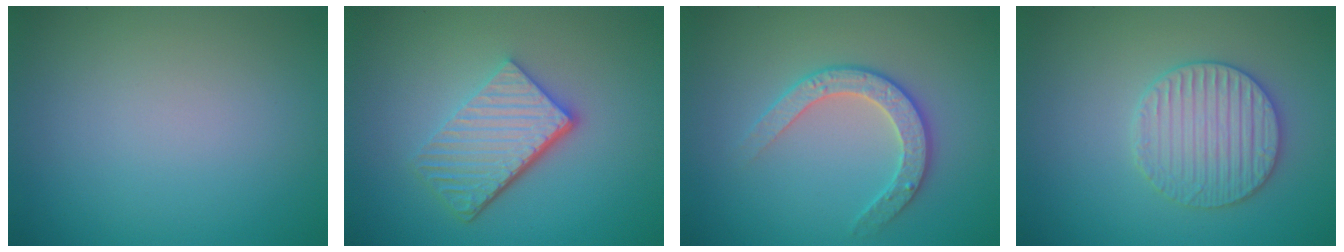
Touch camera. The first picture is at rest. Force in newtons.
{"total": 5.3, "press": 3.8, "slide": 3.8}
{"total": 2.9, "press": 2.8, "slide": 0.8}
{"total": 3.6, "press": 3.5, "slide": 0.9}